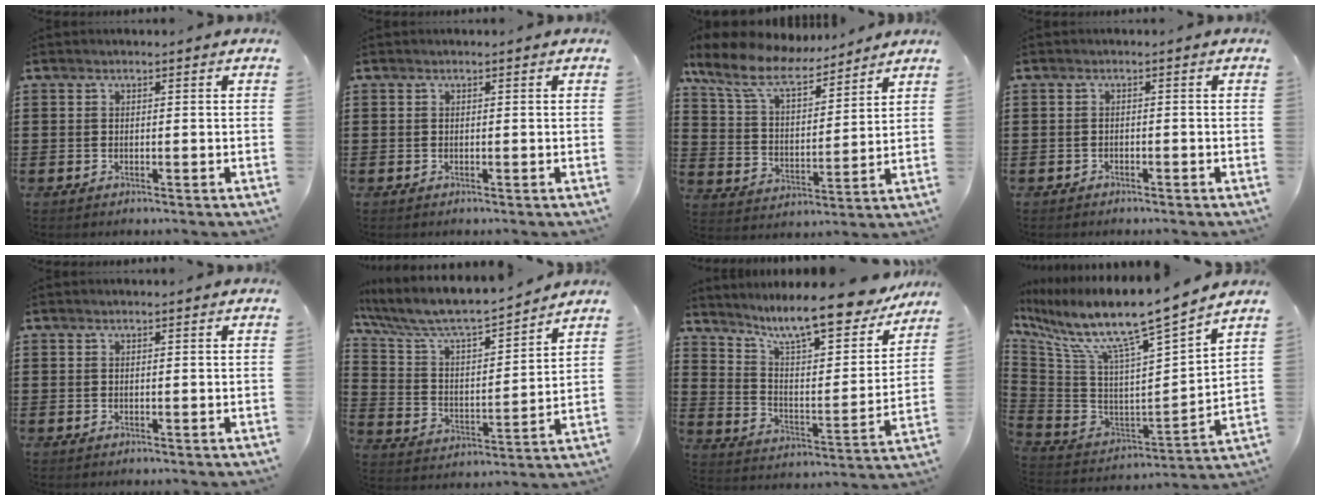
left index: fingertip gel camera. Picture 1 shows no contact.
{"total": 0.0}
{"total": 9.8, "force": [8.3, 2.8, 4.5], "torque": [-0.122, -0.035, 0.147]}
{"total": 1.1, "force": [-1.0, 0.2, -0.1], "torque": [-0.004, 0.003, -0.024]}
{"total": 0.0}
{"total": 7.1, "force": [6.3, 1.1, 3.0], "torque": [-0.089, -0.047, 0.103]}
{"total": 11.3, "force": [9.9, 0.5, 5.4], "torque": [-0.116, -0.067, 0.165]}
{"total": 11.1, "force": [8.9, 0.0, 6.6], "torque": [-0.158, -0.075, 0.141]}